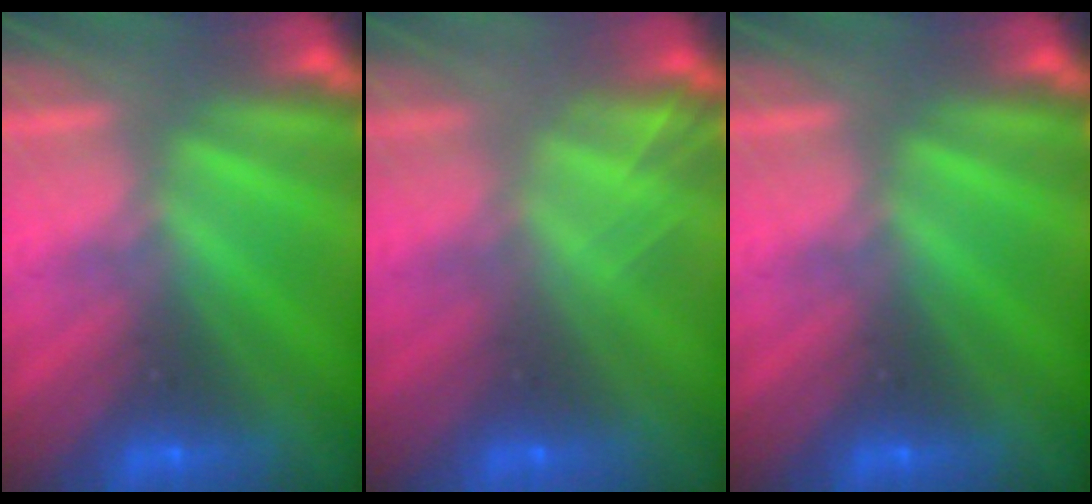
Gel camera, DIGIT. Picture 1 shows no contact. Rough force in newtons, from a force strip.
{"total": 2.0}
{"total": 0.0}